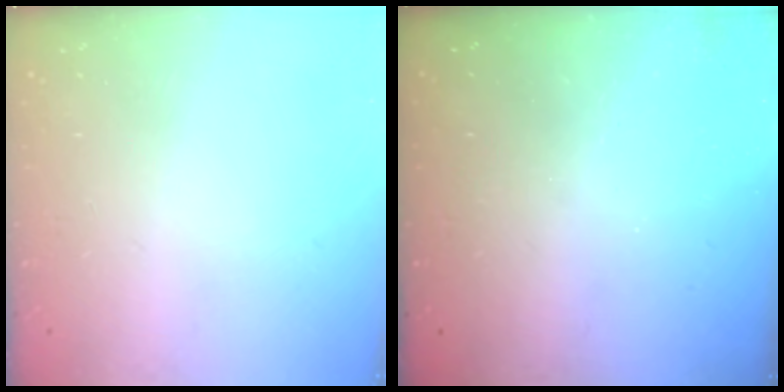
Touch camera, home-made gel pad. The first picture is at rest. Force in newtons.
{"total": 3.0, "press": 3.0, "slide": 0.6}